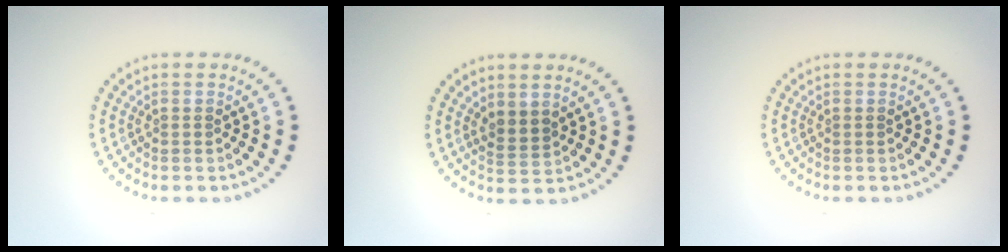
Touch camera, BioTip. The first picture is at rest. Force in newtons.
{"total": 1.7, "press": 1.3, "slide": 1.1}
{"total": 0.0}